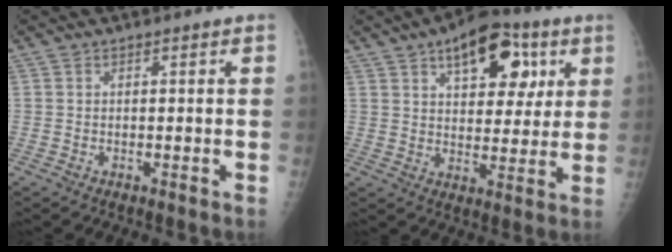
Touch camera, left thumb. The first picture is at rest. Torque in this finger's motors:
{"motor_torque": [1.19, 1.40, 0.72, -0.78, 0.09]}